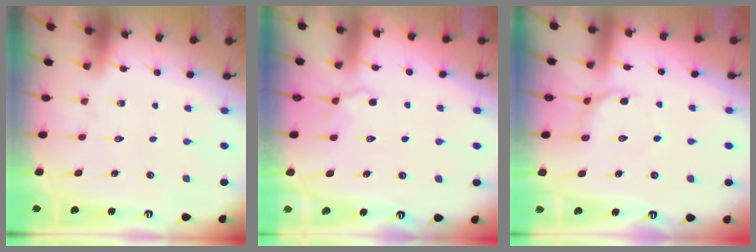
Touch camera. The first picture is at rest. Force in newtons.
{"total": 3.7, "press": 3.4, "slide": 1.5}
{"total": 7.0, "press": 6.9, "slide": 1.1}